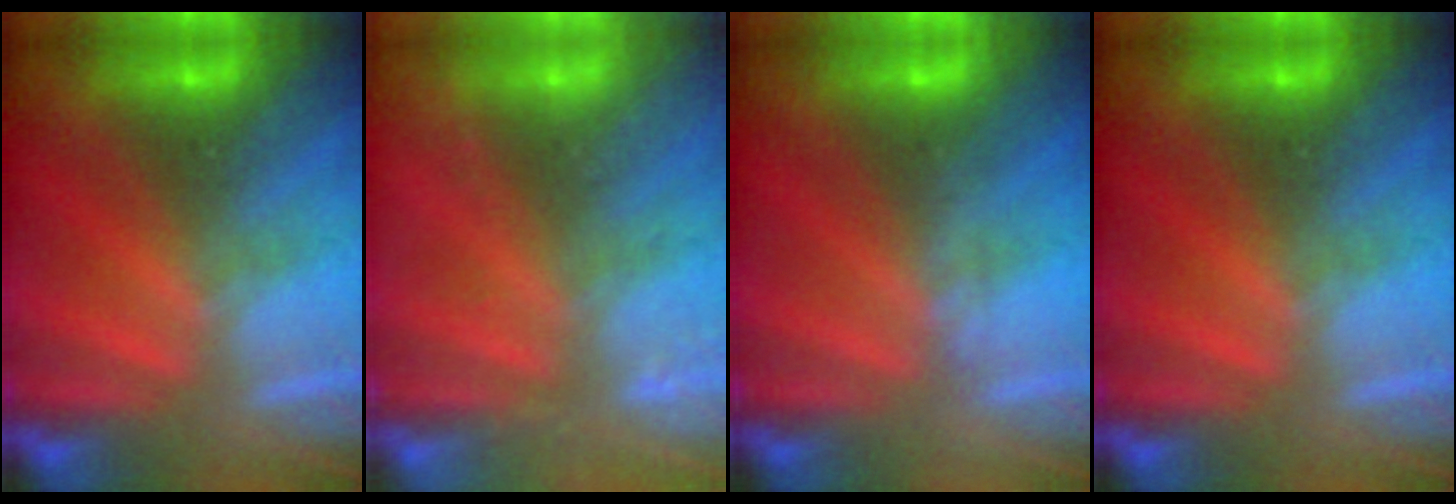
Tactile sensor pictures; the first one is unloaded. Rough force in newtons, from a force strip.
{"total": 2.5}
{"total": 3.3}
{"total": 0.0}